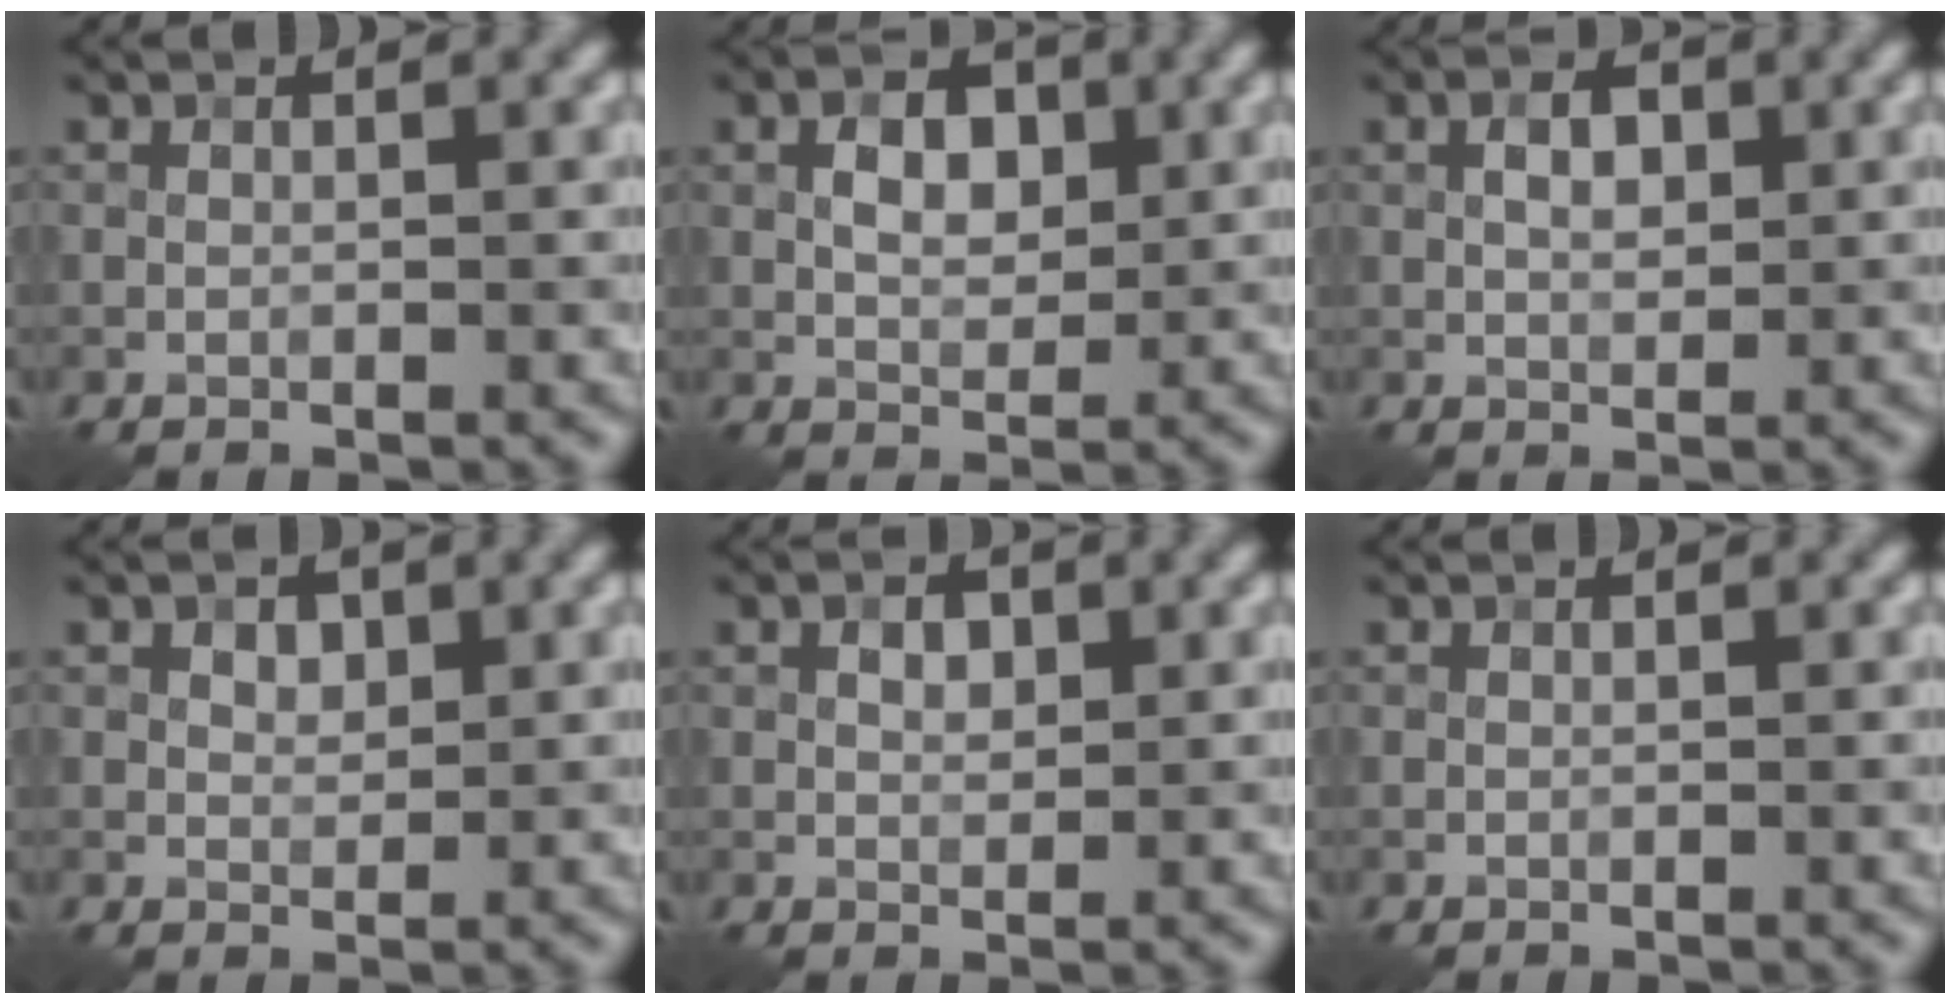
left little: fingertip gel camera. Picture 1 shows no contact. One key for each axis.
{"total": 3.6, "fx": 0.7, "fy": 2.3, "fz": 2.6, "tx": -0.046, "ty": 0.003, "tz": 0.011}
{"total": 2.4, "fx": 0.5, "fy": 1.4, "fz": 1.9, "tx": -0.032, "ty": 0.003, "tz": 0.006}
{"total": 1.7, "fx": 0.8, "fy": 1.1, "fz": 1.0, "tx": -0.015, "ty": 0.001, "tz": 0.013}
{"total": 1.7, "fx": 0.5, "fy": 1.2, "fz": 1.2, "tx": -0.019, "ty": 0.001, "tz": 0.007}
{"total": 0.0}